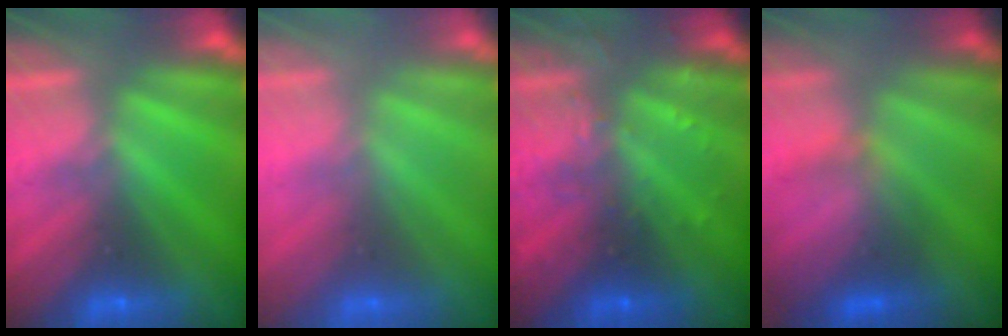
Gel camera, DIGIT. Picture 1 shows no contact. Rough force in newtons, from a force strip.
{"total": 3.1}
{"total": 2.9}
{"total": 4.5}